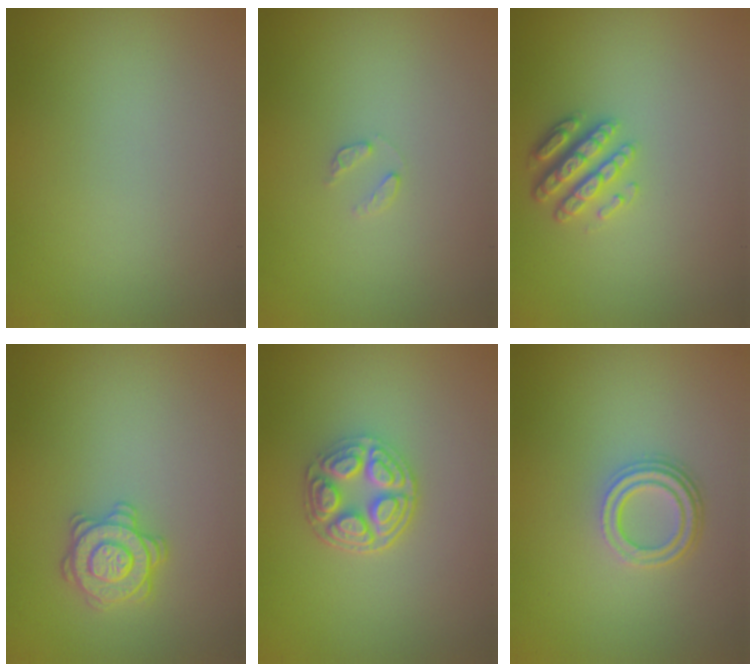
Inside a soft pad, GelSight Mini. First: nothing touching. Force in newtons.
{"total": 0.9, "press": 0.9, "slide": 0.2}
{"total": 2.9, "press": 2.8, "slide": 1.1}
{"total": 2.9, "press": 2.9, "slide": 0.1}
{"total": 4.5, "press": 3.6, "slide": 2.6}
{"total": 3.3, "press": 2.4, "slide": 2.3}